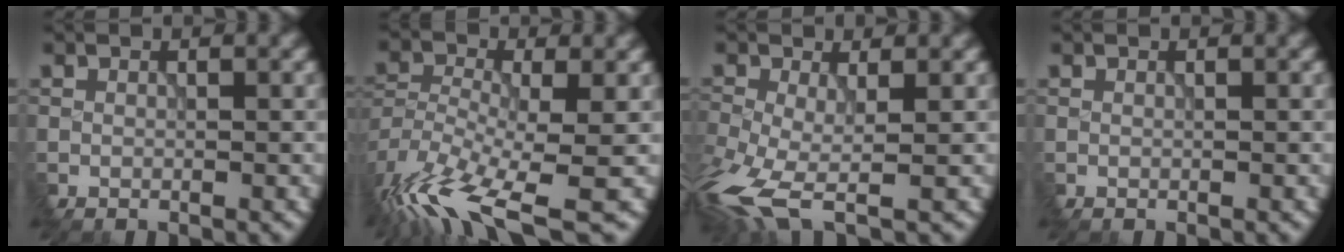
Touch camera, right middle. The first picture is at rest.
{"total": 10.1, "force": [-7.3, 2.9, 6.3], "torque": [-0.129, -0.015, -0.127]}
{"total": 5.6, "force": [-2.8, 2.0, 4.4], "torque": [-0.105, -0.018, -0.061]}
{"total": 0.0}